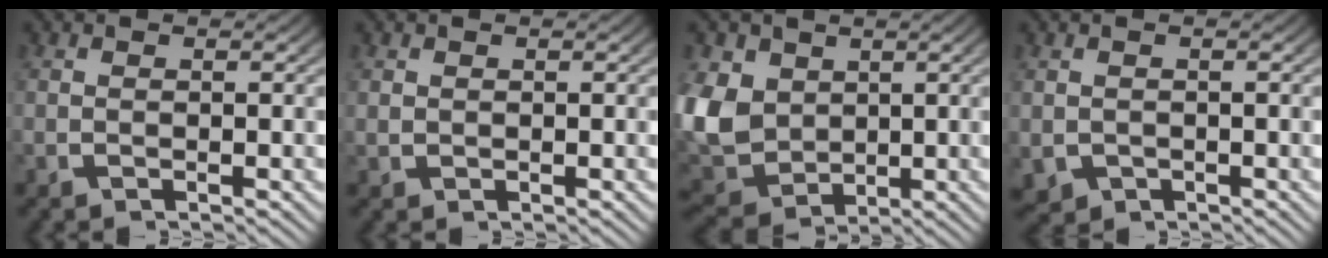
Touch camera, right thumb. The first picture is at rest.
{"total": 0.7, "force": [0.3, 0.6, 0.2], "torque": [-0.005, -0.005, 0.011]}
{"total": 10.9, "force": [-1.0, 8.9, 6.1], "torque": [-0.189, -0.062, 0.014]}
{"total": 2.8, "force": [-1.0, 2.5, 1.0], "torque": [-0.029, -0.024, -0.002]}